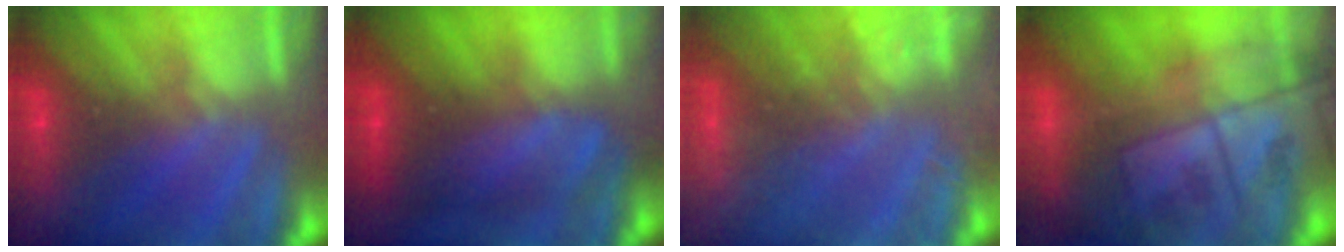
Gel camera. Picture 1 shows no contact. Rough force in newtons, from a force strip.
{"total": 6.1}
{"total": 6.8}
{"total": 7.8}